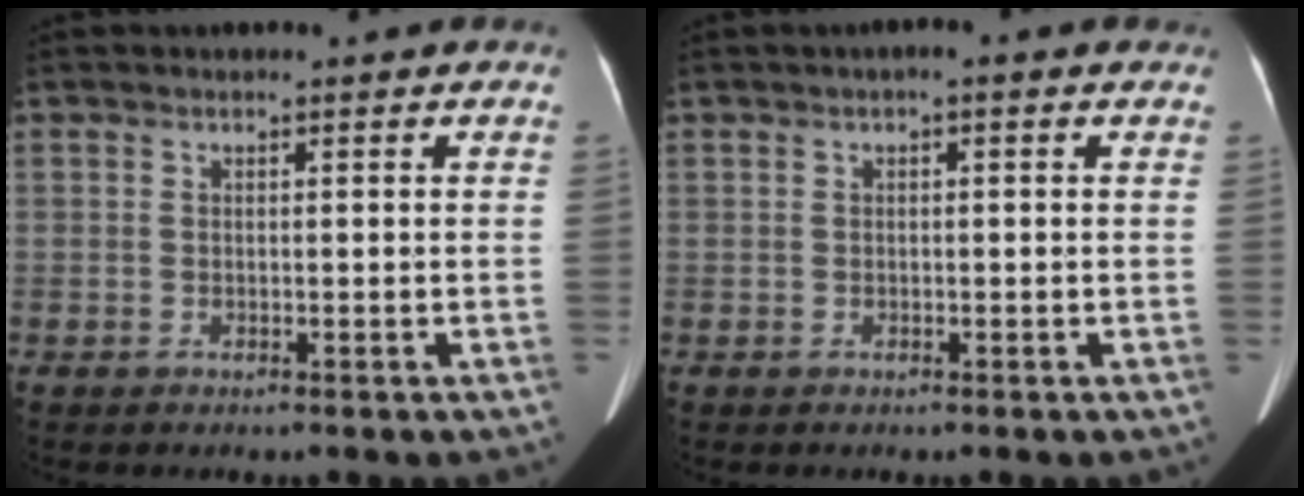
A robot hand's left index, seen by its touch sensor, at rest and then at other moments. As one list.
[{"total": 1.5, "force": [0.6, 0.4, 1.3], "torque": [-0.015, 0.009, 0.000]}]